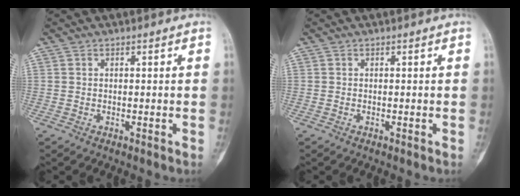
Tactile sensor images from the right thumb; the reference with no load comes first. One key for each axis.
{"total": 0.0}